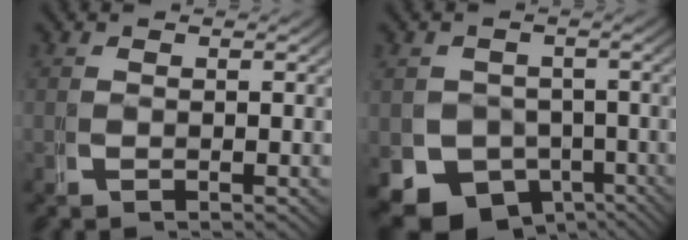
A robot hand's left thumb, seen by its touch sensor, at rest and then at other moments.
{"total": 13.2, "force": [-6.5, 10.2, 5.5], "torque": [-0.118, -0.068, -0.087]}